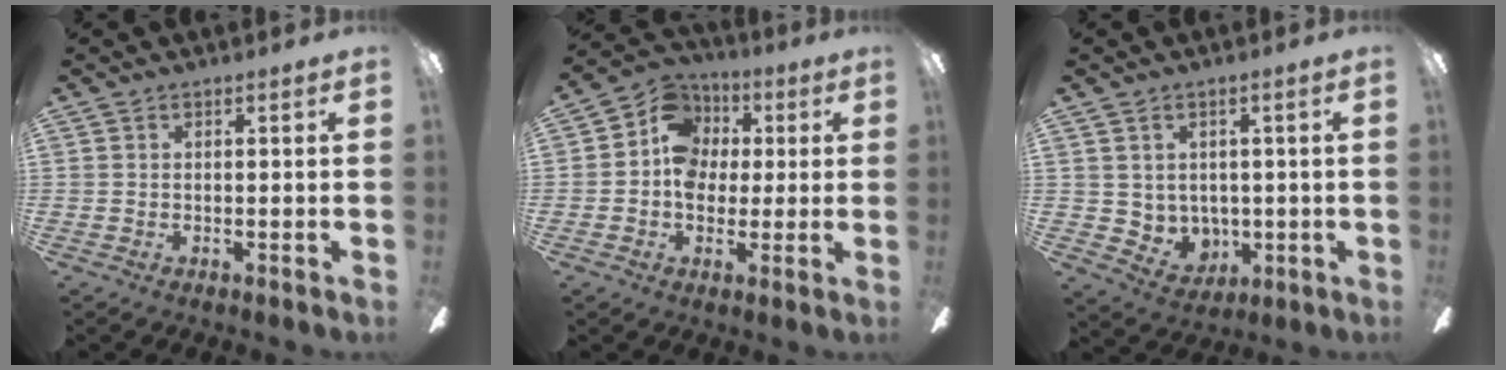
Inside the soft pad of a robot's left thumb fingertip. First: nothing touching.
{"total": 10.9, "force": [1.3, 9.7, 4.8], "torque": [-0.078, 0.017, 0.029]}
{"total": 5.0, "force": [2.1, 4.4, 0.9], "torque": [-0.033, -0.014, 0.045]}